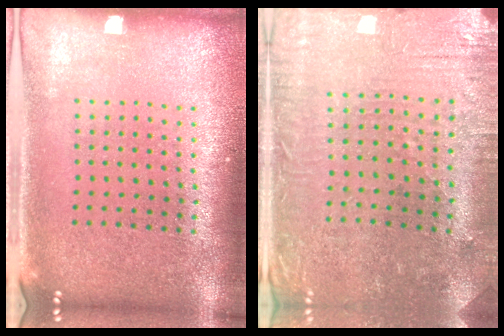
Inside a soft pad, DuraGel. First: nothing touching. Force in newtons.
{"total": 1.0, "press": 0.9, "slide": 0.4}